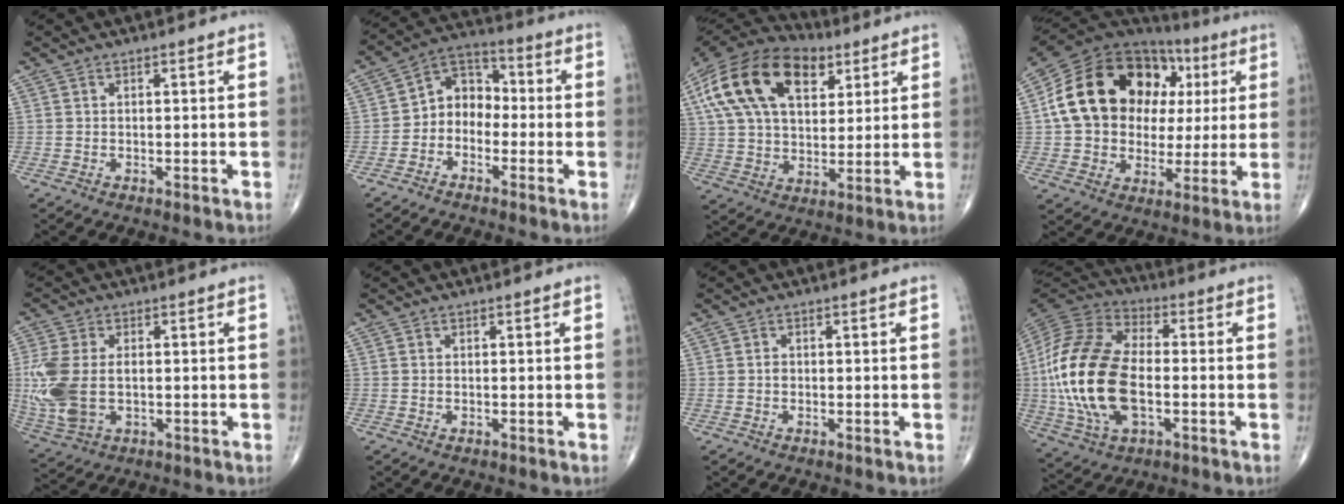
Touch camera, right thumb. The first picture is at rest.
{"total": 7.8, "force": [-1.9, 6.2, 4.4], "torque": [-0.040, 0.042, -0.055]}
{"total": 23.6, "force": [9.7, 13.7, 16.6], "torque": [-0.301, 0.012, 0.167]}
{"total": 24.0, "force": [4.8, 17.8, 15.5], "torque": [-0.235, 0.034, 0.084]}
{"total": 15.8, "force": [-0.4, 9.8, 12.4], "torque": [-0.302, -0.009, 0.004]}
{"total": 0.0}
{"total": 0.9, "force": [-0.1, 0.8, 0.5], "torque": [-0.007, 0.002, -0.002]}
{"total": 23.1, "force": [-2.5, 12.9, 19.0], "torque": [-0.400, 0.007, -0.046]}